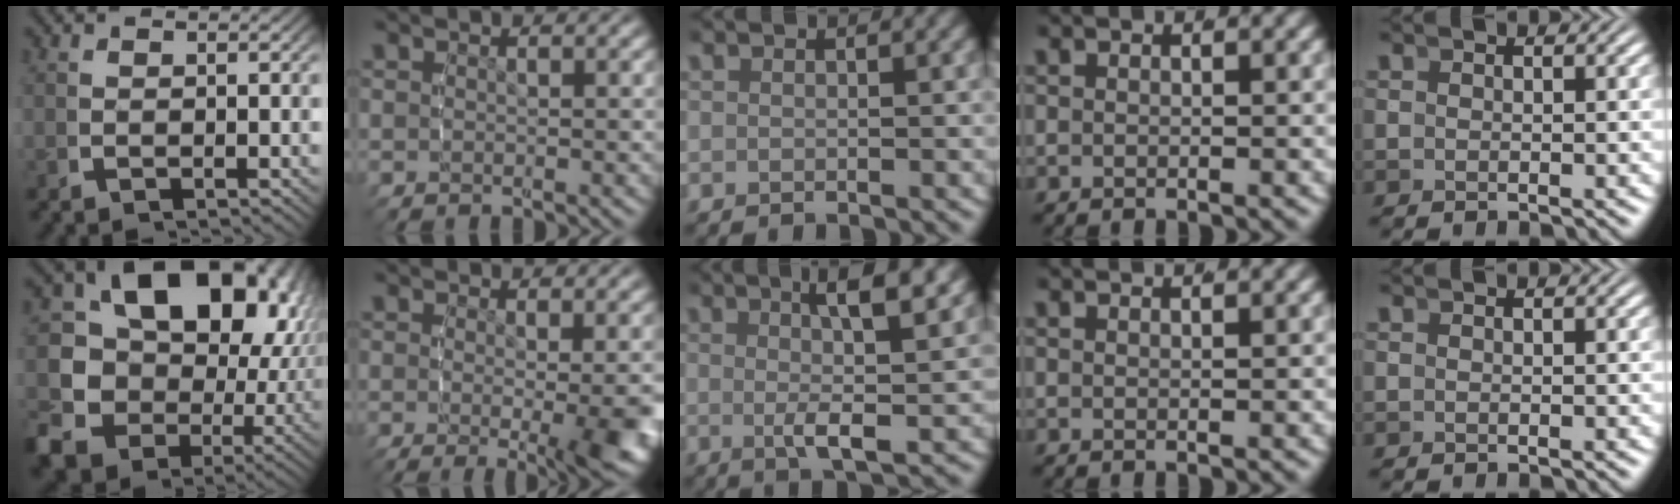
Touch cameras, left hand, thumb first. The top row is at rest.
{"thumb": {"total": 21.9, "force": [-1.4, 17.6, 13.1], "torque": [-0.267, -0.064, -0.024]}, "index": {"total": 5.0, "force": [-1.3, 0.4, 4.8], "torque": [-0.059, -0.020, -0.020]}, "middle": {"total": 5.6, "force": [1.3, 1.1, 5.3], "torque": [-0.087, -0.003, 0.026]}, "ring": {"total": 1.1, "force": [1.0, -0.4, 0.3], "torque": [0.004, 0.002, 0.015]}}